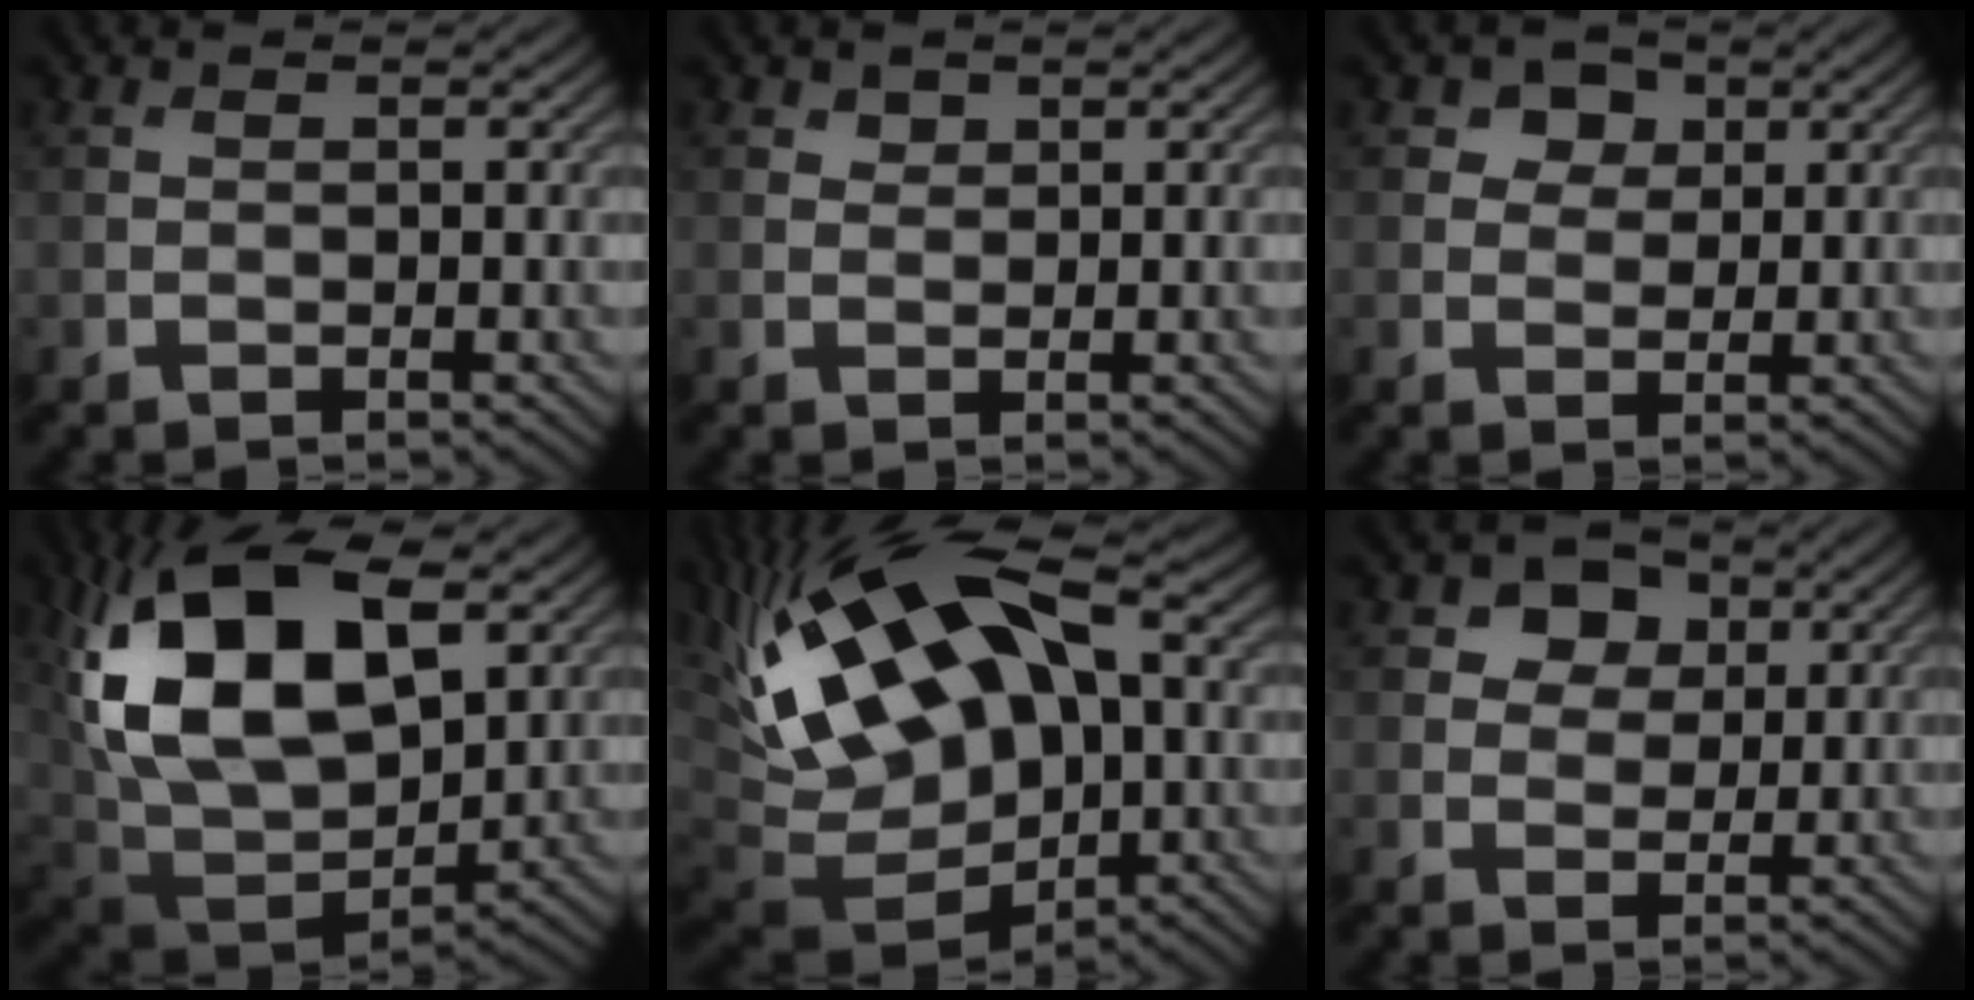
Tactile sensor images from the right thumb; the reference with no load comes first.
{"total": 1.0, "force": [0.7, 0.7, 0.2], "torque": [-0.002, -0.004, 0.014]}
{"total": 3.3, "force": [1.5, 2.6, 1.3], "torque": [-0.024, -0.004, 0.024]}
{"total": 18.7, "force": [5.8, 11.0, 13.9], "torque": [-0.283, 0.011, 0.111]}
{"total": 19.3, "force": [3.1, 10.9, 15.6], "torque": [-0.304, 0.009, 0.058]}
{"total": 4.7, "force": [2.1, 3.7, 2.0], "torque": [-0.037, -0.006, 0.032]}